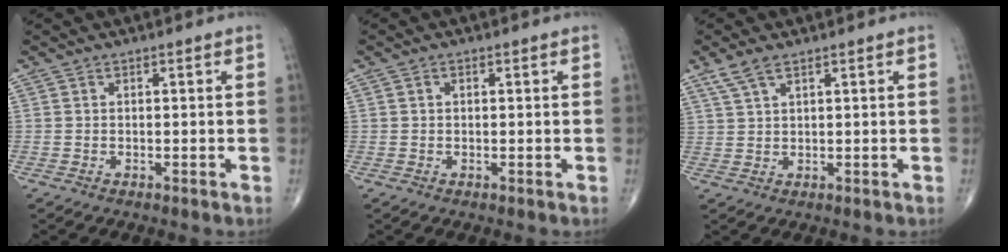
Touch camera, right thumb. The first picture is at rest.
{"total": 0.6, "force": [0.2, 0.5, 0.4], "torque": [-0.004, 0.000, 0.002]}
{"total": 3.9, "force": [2.6, 1.4, 2.5], "torque": [-0.061, 0.005, 0.061]}